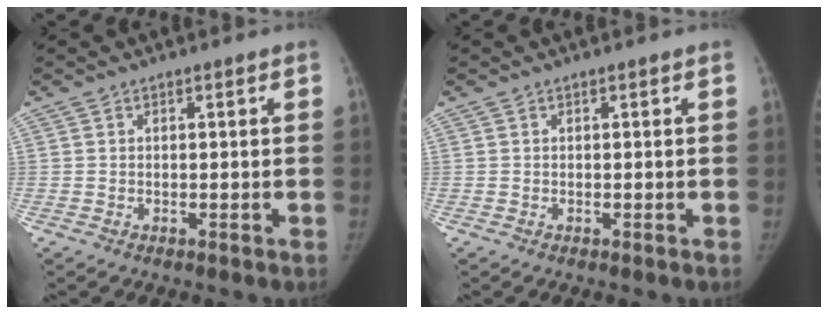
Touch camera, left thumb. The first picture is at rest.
{"total": 0.0}